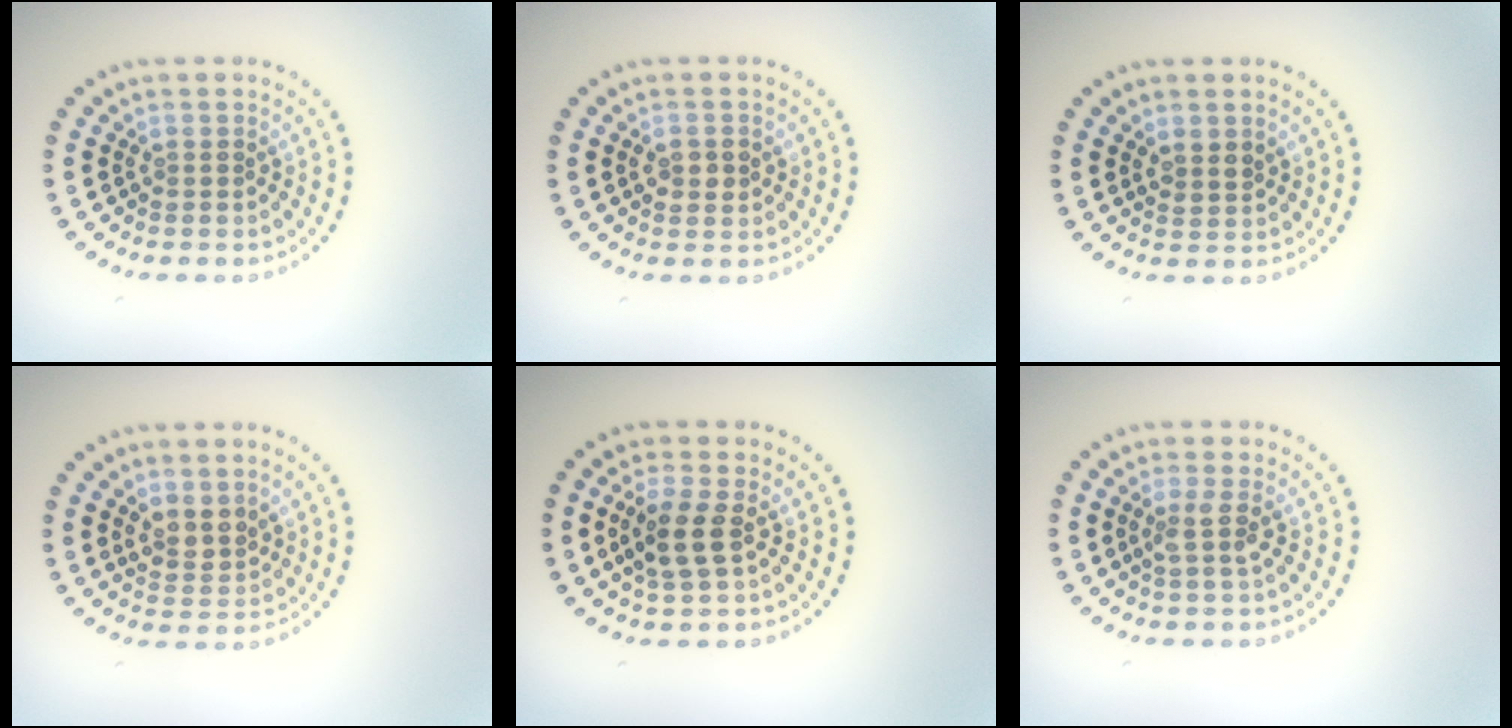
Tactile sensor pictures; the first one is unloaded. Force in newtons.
{"total": 1.6, "press": 1.6, "slide": 0.2}
{"total": 1.3, "press": 1.1, "slide": 0.7}
{"total": 2.1, "press": 1.8, "slide": 1.1}
{"total": 2.9, "press": 2.7, "slide": 1.0}
{"total": 1.7, "press": 1.3, "slide": 1.1}